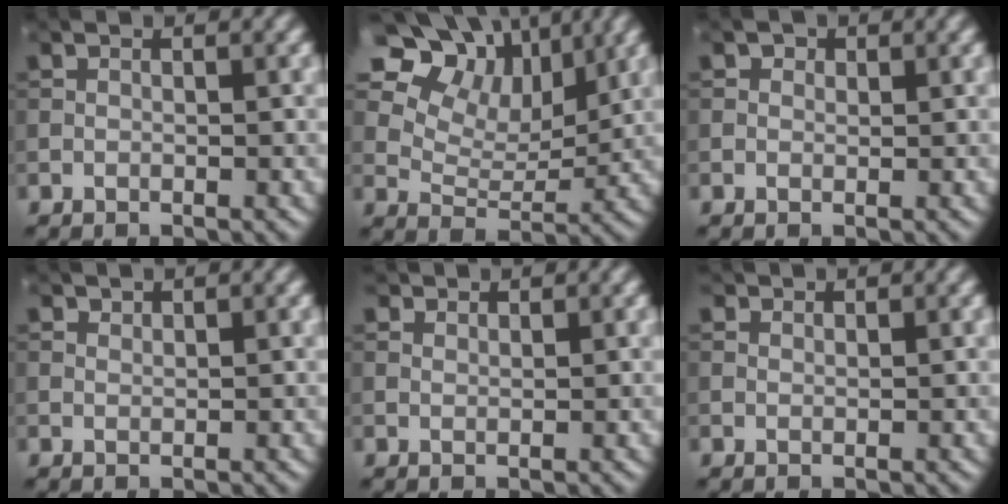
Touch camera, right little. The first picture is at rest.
{"total": 13.6, "force": [8.4, 8.3, 6.7], "torque": [-0.138, 0.025, 0.145]}
{"total": 0.9, "force": [0.5, 0.7, 0.3], "torque": [-0.005, -0.002, 0.003]}
{"total": 0.7, "force": [0.6, 0.2, 0.1], "torque": [-0.002, -0.001, 0.014]}
{"total": 1.5, "force": [1.3, 0.6, 0.4], "torque": [-0.011, 0.001, 0.023]}
{"total": 1.0, "force": [0.9, 0.4, 0.2], "torque": [-0.007, 0.001, 0.016]}